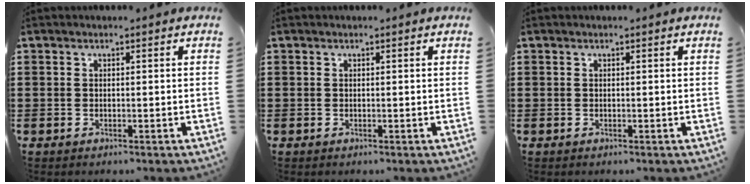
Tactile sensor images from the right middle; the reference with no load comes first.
{"total": 0.0}
{"total": 0.0}